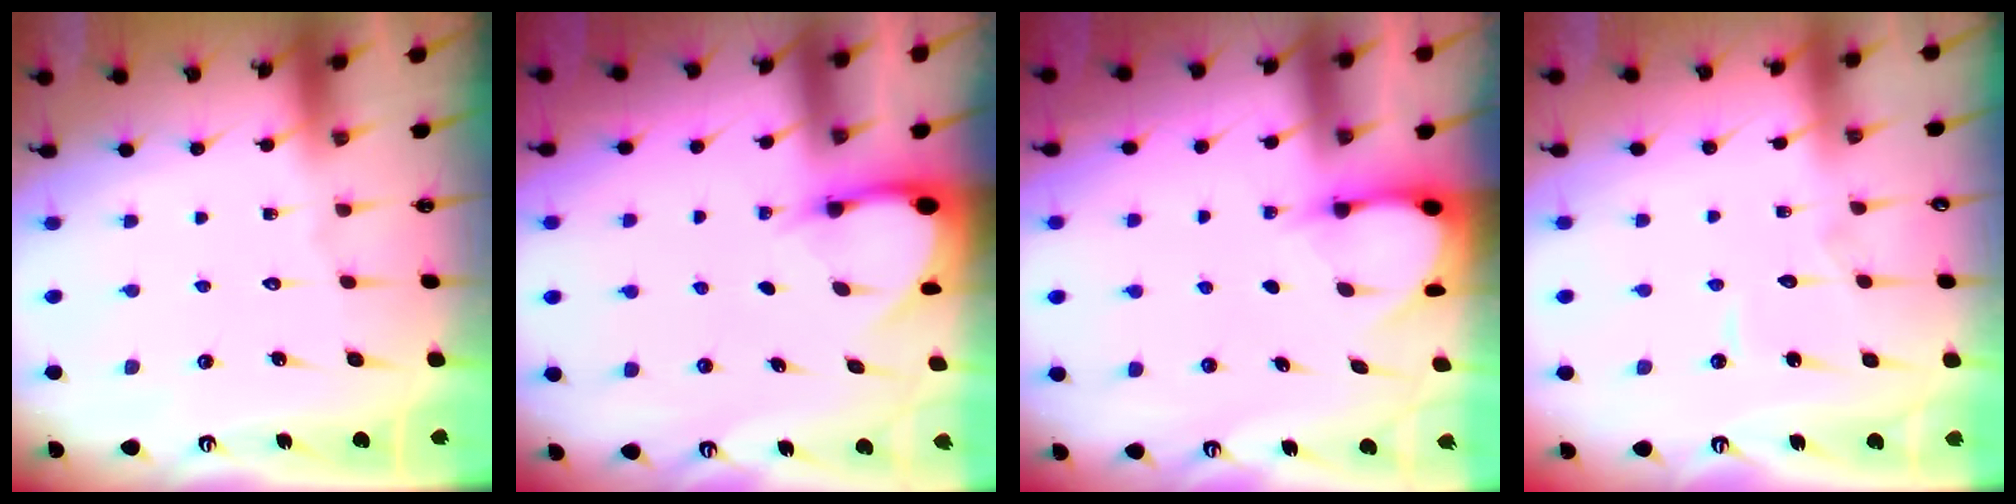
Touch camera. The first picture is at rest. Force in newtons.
{"total": 3.3, "press": 3.3, "slide": 0.2}
{"total": 3.2, "press": 3.2, "slide": 0.4}
{"total": 3.7, "press": 3.7, "slide": 0.1}